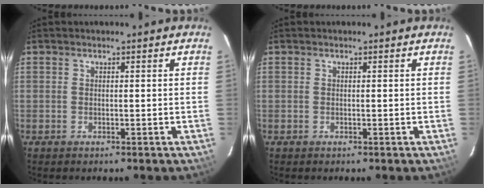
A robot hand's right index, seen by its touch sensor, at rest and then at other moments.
{"total": 0.0}